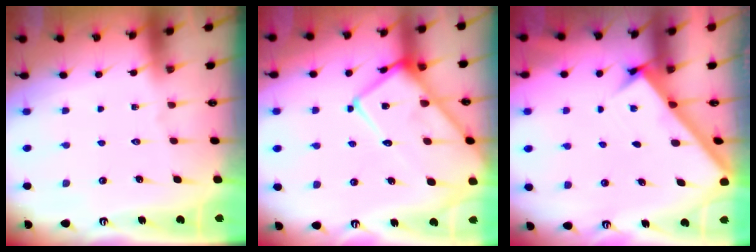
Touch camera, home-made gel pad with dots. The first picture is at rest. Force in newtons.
{"total": 18.4, "press": 18.3, "slide": 1.6}
{"total": 2.7, "press": 2.7, "slide": 0.3}